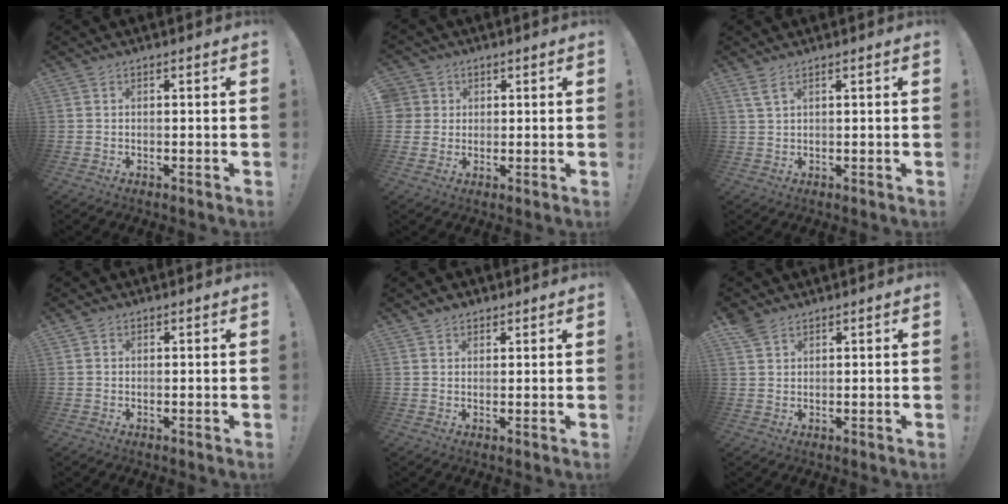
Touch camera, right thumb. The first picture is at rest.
{"total": 4.4, "force": [1.3, 4.1, 0.8], "torque": [-0.021, -0.004, 0.023]}
{"total": 3.1, "force": [1.9, 0.6, 2.3], "torque": [-0.050, -0.003, 0.035]}
{"total": 0.7, "force": [0.4, 0.5, 0.1], "torque": [0.002, 0.000, 0.006]}
{"total": 2.3, "force": [1.6, 1.5, 0.5], "torque": [-0.002, -0.008, 0.029]}
{"total": 3.8, "force": [2.8, 2.1, 1.6], "torque": [-0.023, -0.013, 0.054]}